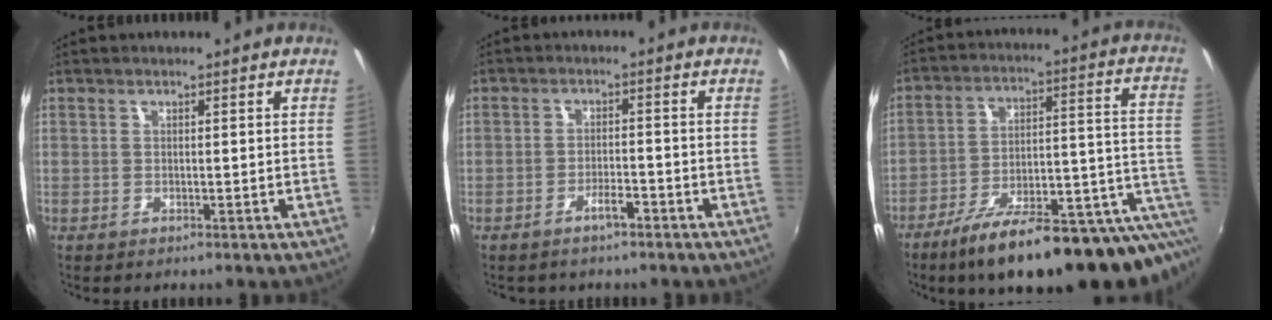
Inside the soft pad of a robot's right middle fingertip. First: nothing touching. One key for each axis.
{"total": 2.9, "fx": -2.2, "fy": 0.7, "fz": 1.7, "tx": -0.038, "ty": 0.004, "tz": -0.033}
{"total": 24.5, "fx": -13.9, "fy": 6.0, "fz": 19.3, "tx": -0.254, "ty": -0.030, "tz": -0.198}